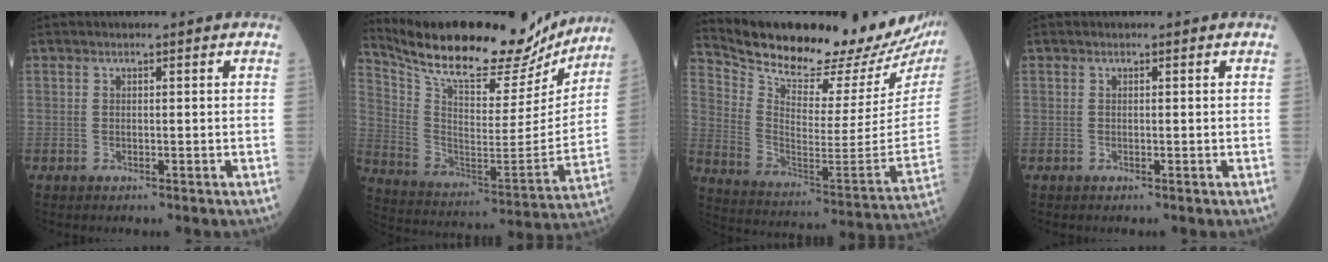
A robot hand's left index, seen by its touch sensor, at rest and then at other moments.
{"total": 25.2, "force": [22.1, 6.6, 10.3], "torque": [-0.187, -0.014, 0.334]}
{"total": 26.6, "force": [23.7, 4.2, 11.4], "torque": [-0.203, -0.082, 0.337]}
{"total": 0.0}